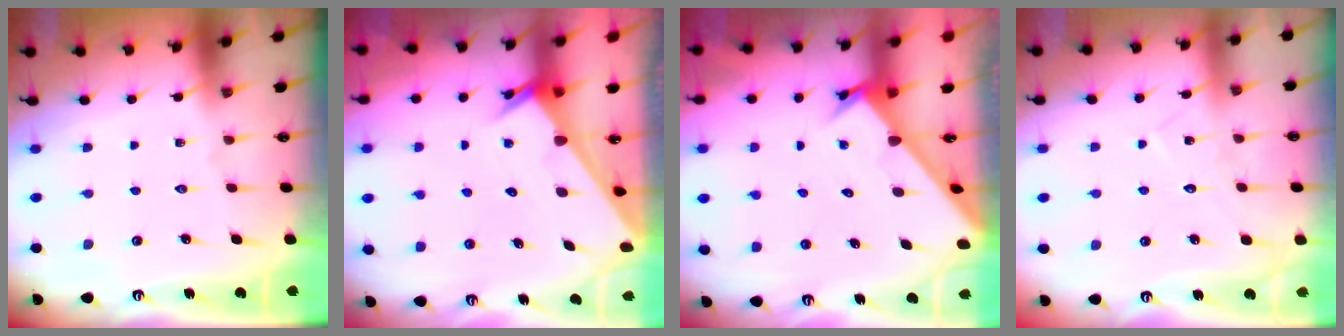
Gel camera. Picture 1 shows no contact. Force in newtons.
{"total": 2.1, "press": 2.1, "slide": 0.1}
{"total": 2.7, "press": 2.7, "slide": 0.3}
{"total": 6.8, "press": 6.8, "slide": 0.5}